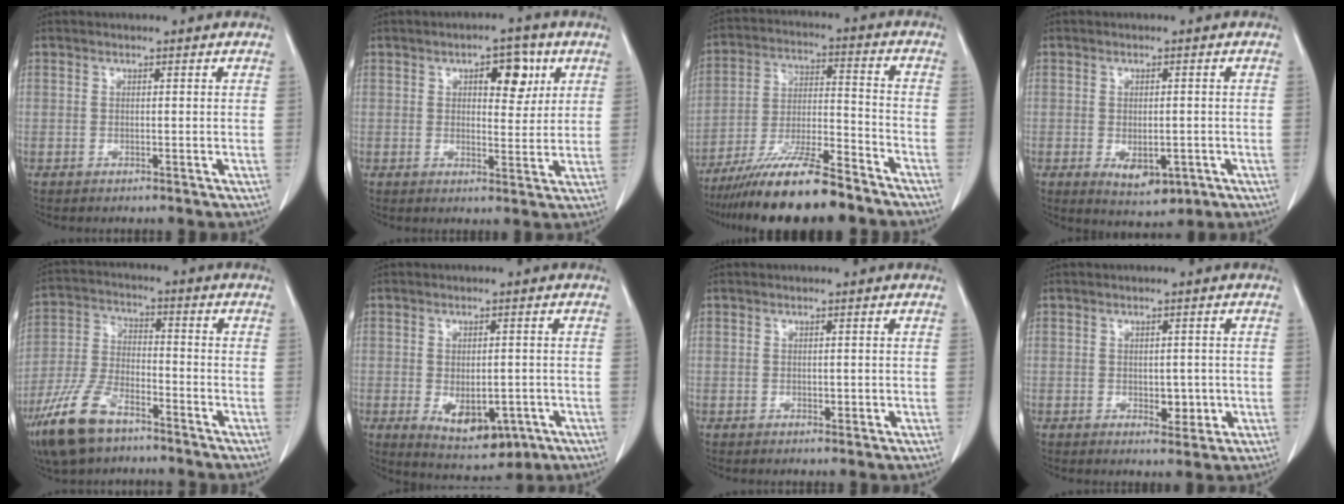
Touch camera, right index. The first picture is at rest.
{"total": 6.1, "force": [2.6, 2.7, 4.8], "torque": [-0.061, 0.008, 0.037]}
{"total": 16.0, "force": [-13.0, 1.6, 9.2], "torque": [-0.174, -0.018, -0.225]}
{"total": 5.7, "force": [-2.0, 2.7, 4.6], "torque": [-0.068, -0.010, -0.014]}
{"total": 11.6, "force": [-7.7, 4.6, 7.3], "torque": [-0.165, -0.013, -0.152]}
{"total": 9.6, "force": [-3.7, 5.0, 7.4], "torque": [-0.112, -0.010, -0.042]}
{"total": 1.0, "force": [-0.1, 0.7, 0.7], "torque": [-0.005, 0.002, 0.004]}
{"total": 3.2, "force": [-0.5, 2.0, 2.5], "torque": [-0.023, 0.002, 0.004]}